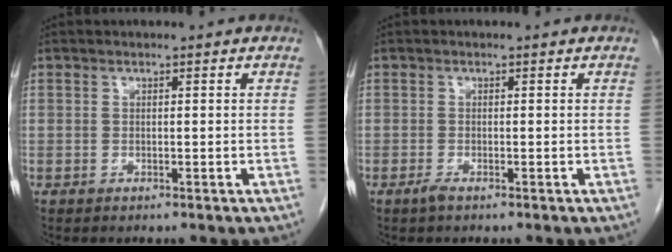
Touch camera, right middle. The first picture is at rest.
{"total": 0.9, "force": [-0.7, 0.1, 0.6], "torque": [-0.017, -0.002, -0.014]}